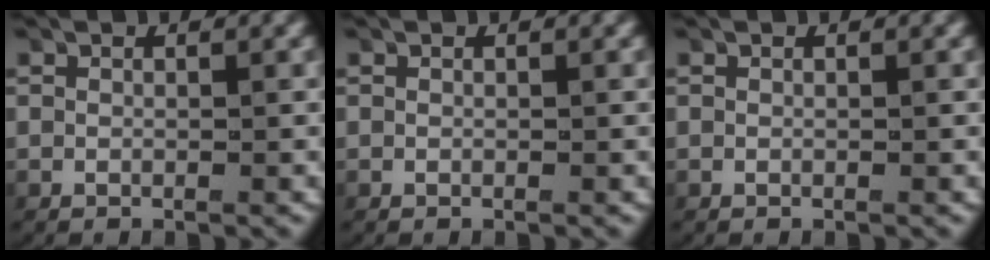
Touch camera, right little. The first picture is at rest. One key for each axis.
{"total": 0.0}
{"total": 0.0}